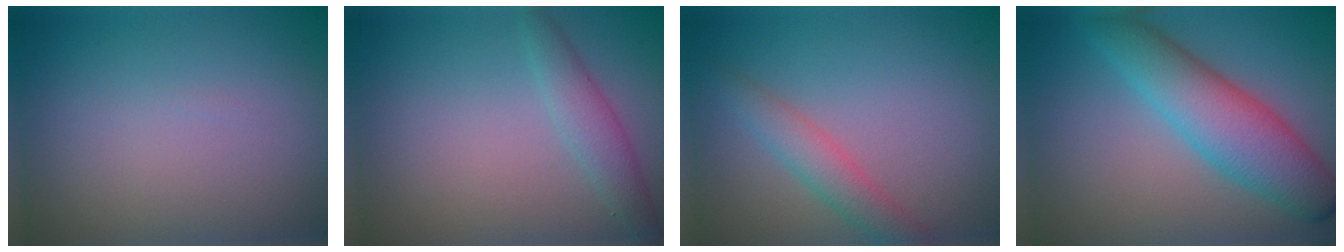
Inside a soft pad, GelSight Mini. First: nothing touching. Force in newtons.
{"total": 2.2, "press": 2.2, "slide": 0.0}
{"total": 3.0, "press": 3.0, "slide": 0.1}
{"total": 6.4, "press": 6.4, "slide": 0.2}